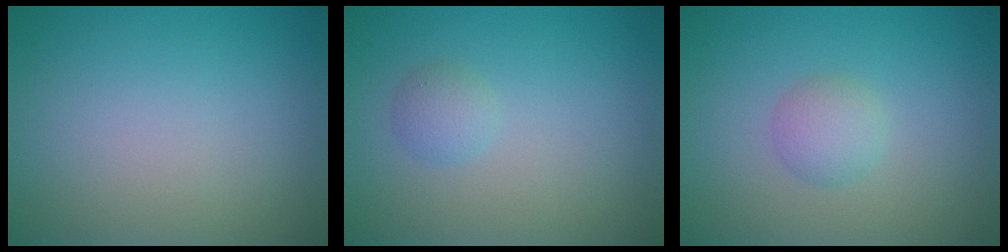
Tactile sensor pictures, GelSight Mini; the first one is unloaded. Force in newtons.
{"total": 1.3, "press": 1.3, "slide": 0.0}
{"total": 1.9, "press": 1.9, "slide": 0.1}